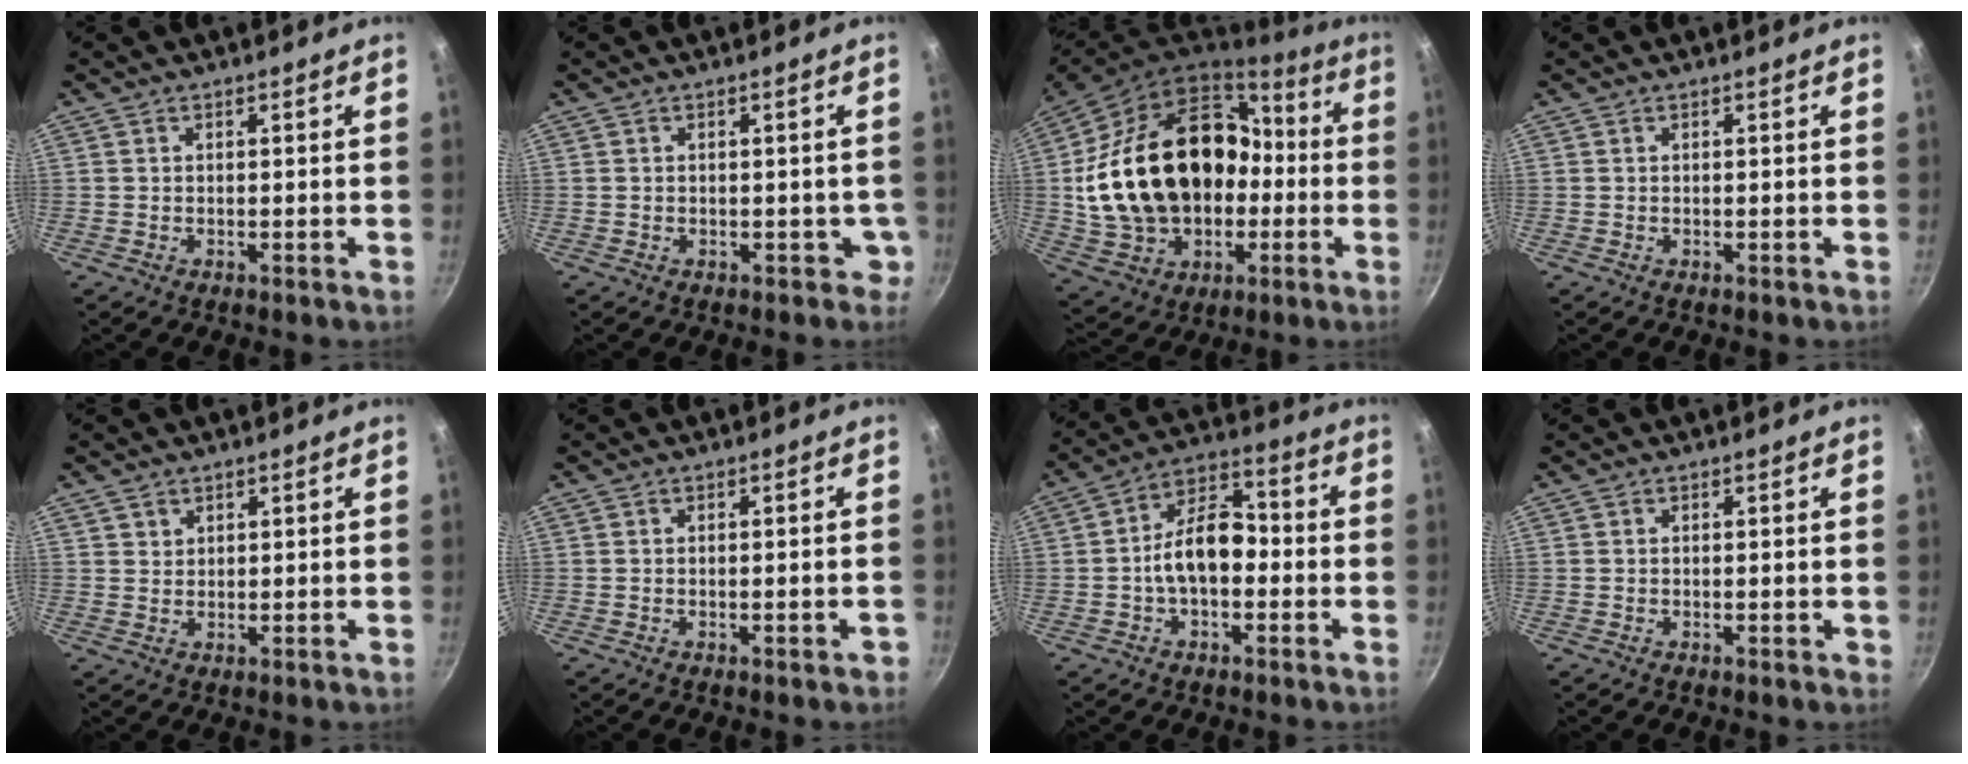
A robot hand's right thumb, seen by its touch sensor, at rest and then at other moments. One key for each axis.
{"total": 2.3, "fx": -0.4, "fy": 2.0, "fz": 1.1, "tx": 0.012, "ty": 0.008, "tz": 0.000}
{"total": 29.3, "fx": -0.5, "fy": 21.0, "fz": 20.5, "tx": -0.339, "ty": 0.053, "tz": 0.017}
{"total": 0.0}
{"total": 1.7, "fx": 1.1, "fy": 1.3, "fz": 0.3, "tx": 0.003, "ty": 0.002, "tz": 0.019}
{"total": 1.2, "fx": -0.6, "fy": 0.4, "fz": 1.0, "tx": -0.007, "ty": 0.007, "tz": -0.008}
{"total": 11.2, "fx": -1.5, "fy": 6.9, "fz": 8.7, "tx": -0.114, "ty": 0.045, "tz": -0.041}
{"total": 0.5, "fx": 0.0, "fy": 0.3, "fz": 0.4, "tx": -0.003, "ty": 0.001, "tz": 0.000}